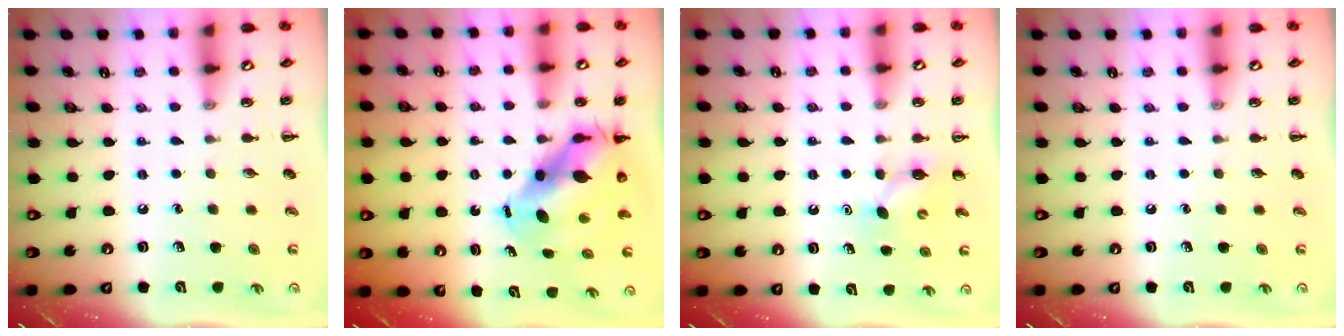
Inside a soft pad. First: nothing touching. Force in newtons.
{"total": 9.5, "press": 9.3, "slide": 2.3}
{"total": 5.1, "press": 5.0, "slide": 1.3}
{"total": 0.0}